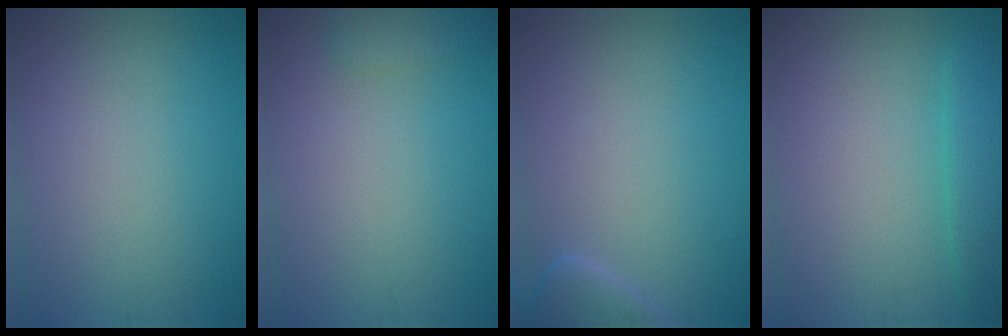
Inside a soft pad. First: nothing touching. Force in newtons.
{"total": 1.5, "press": 1.5, "slide": 0.1}
{"total": 2.3, "press": 2.3, "slide": 0.3}
{"total": 2.4, "press": 2.4, "slide": 0.2}